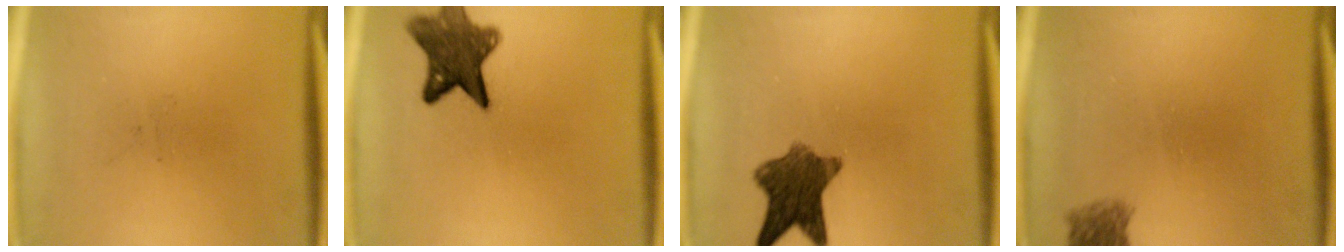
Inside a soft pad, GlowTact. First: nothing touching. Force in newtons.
{"total": 9.8}
{"total": 8.5}
{"total": 2.6}